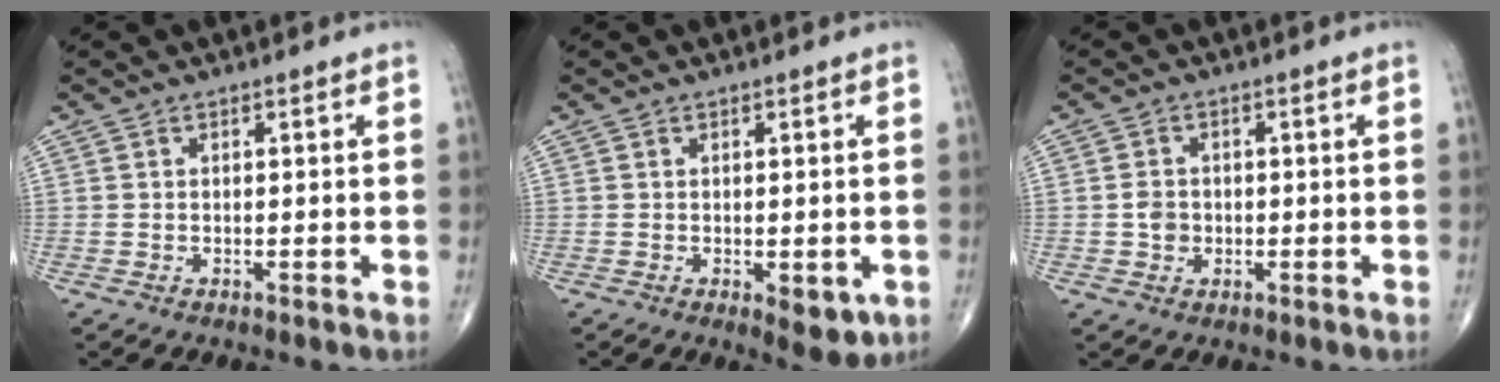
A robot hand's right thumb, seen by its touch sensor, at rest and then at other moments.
{"total": 4.8, "force": [-1.3, 2.4, 3.9], "torque": [-0.034, -0.008, -0.010]}
{"total": 3.1, "force": [-0.3, 2.7, 1.5], "torque": [-0.015, 0.004, -0.007]}